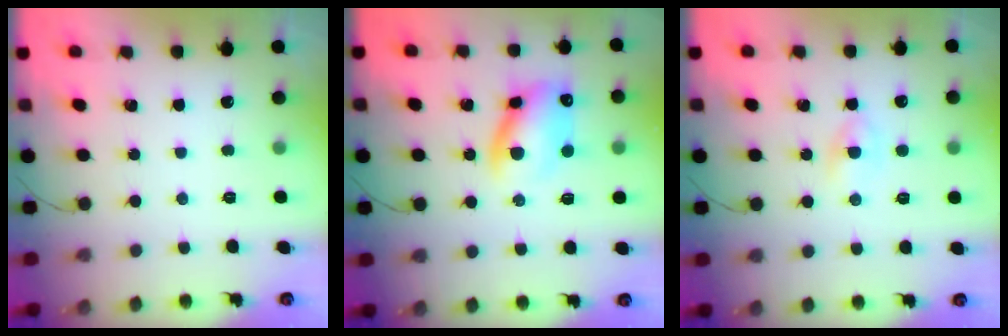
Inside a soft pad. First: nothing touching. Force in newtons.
{"total": 11.4, "press": 11.2, "slide": 2.2}
{"total": 2.1, "press": 2.0, "slide": 0.7}